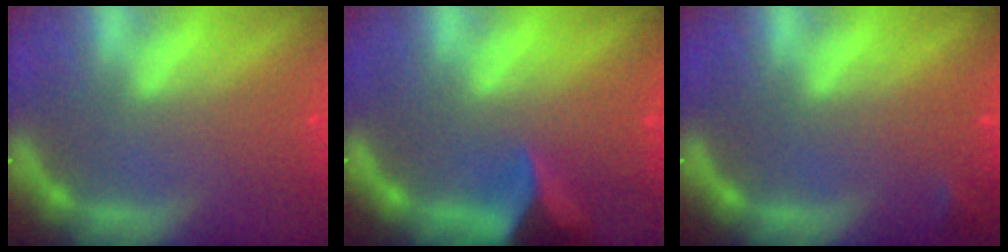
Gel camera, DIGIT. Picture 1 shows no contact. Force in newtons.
{"total": 5.4}
{"total": 0.9}